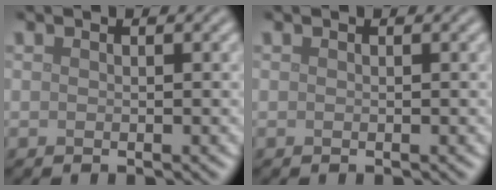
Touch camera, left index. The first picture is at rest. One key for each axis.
{"total": 0.0}